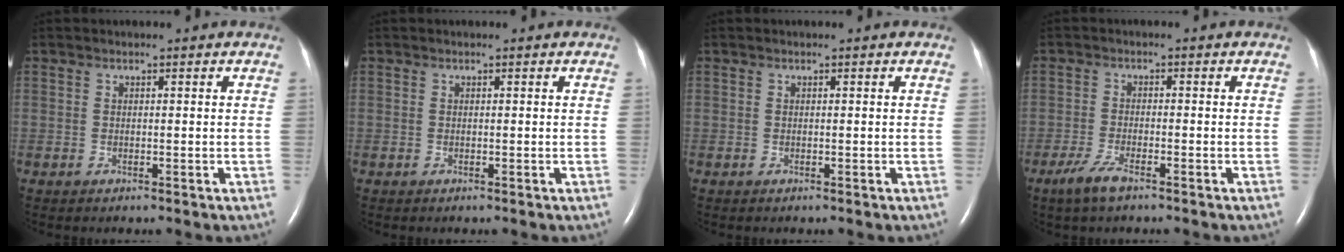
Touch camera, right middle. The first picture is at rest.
{"total": 0.0}
{"total": 0.0}
{"total": 3.8, "force": [-2.7, 0.6, 2.6], "torque": [-0.066, -0.007, -0.052]}